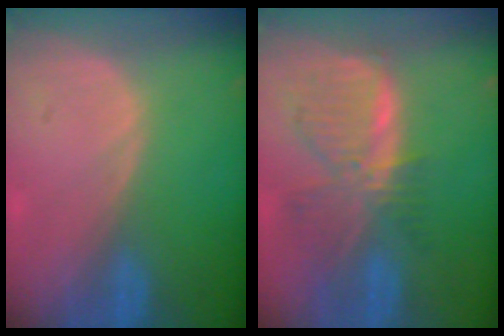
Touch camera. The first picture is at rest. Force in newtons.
{"total": 8.4, "press": 7.3, "slide": 4.0}